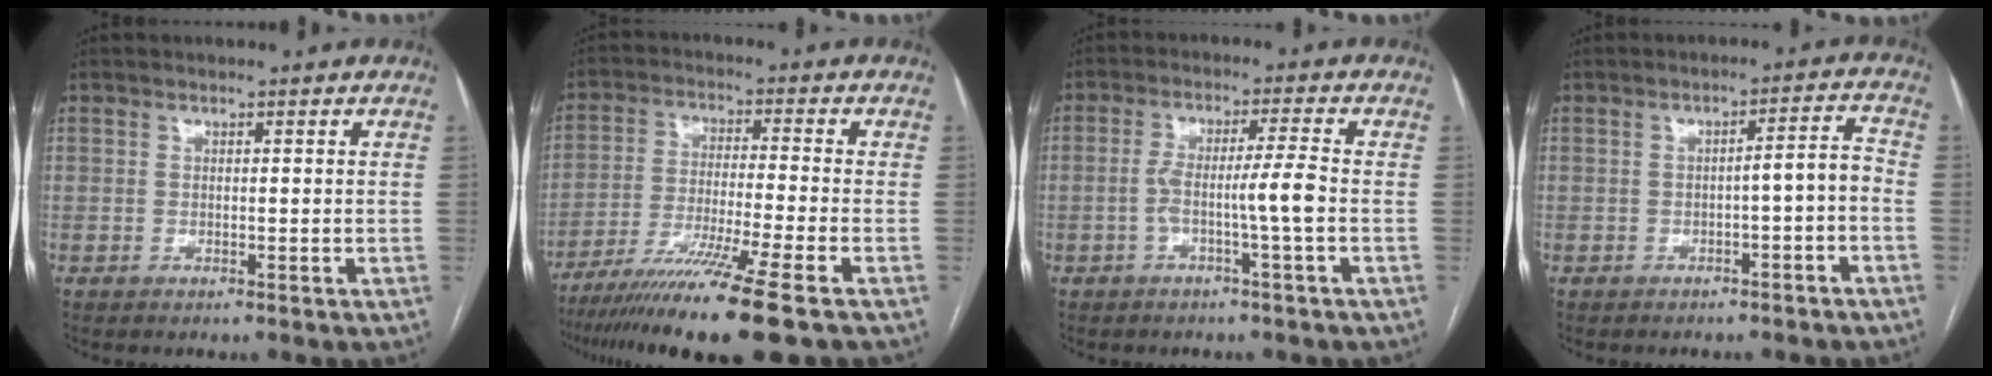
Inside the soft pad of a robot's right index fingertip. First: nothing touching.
{"total": 14.6, "force": [-10.5, -2.0, 10.0], "torque": [-0.177, -0.047, -0.176]}
{"total": 5.5, "force": [-1.5, -0.9, 5.3], "torque": [-0.095, 0.011, -0.025]}
{"total": 4.1, "force": [-1.8, 0.4, 3.7], "torque": [-0.045, 0.019, -0.024]}